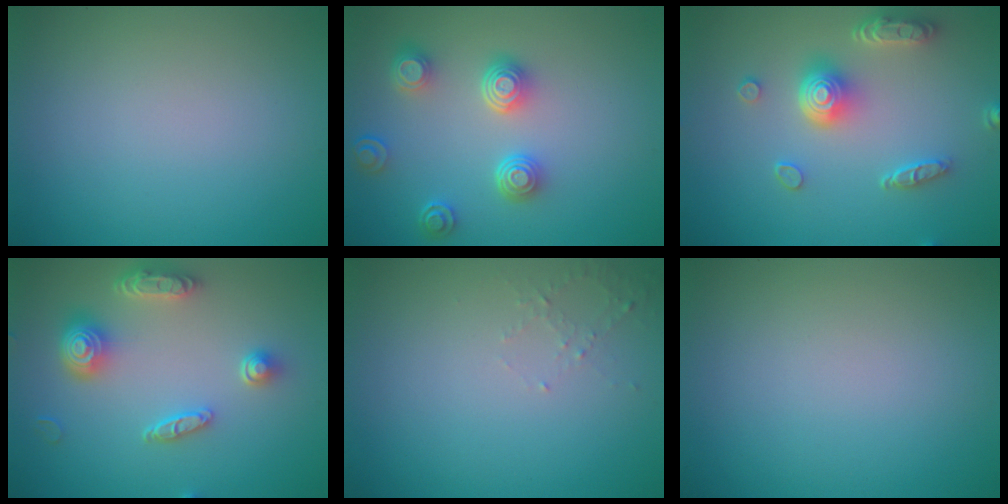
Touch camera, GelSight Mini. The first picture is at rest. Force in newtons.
{"total": 4.2, "press": 3.4, "slide": 2.6}
{"total": 5.0, "press": 3.9, "slide": 3.1}
{"total": 4.6, "press": 3.9, "slide": 2.5}
{"total": 1.1, "press": 1.0, "slide": 0.4}
{"total": 0.0}